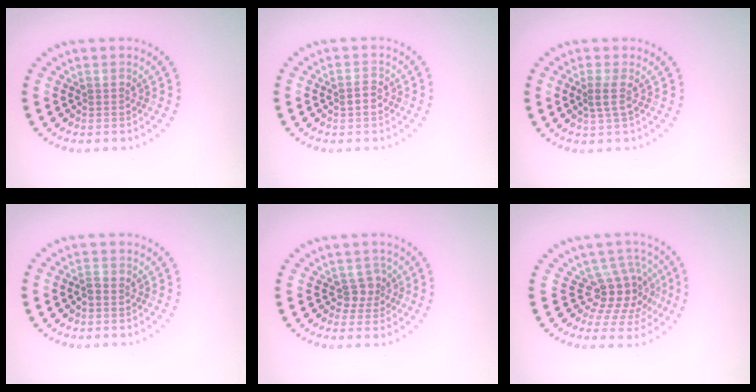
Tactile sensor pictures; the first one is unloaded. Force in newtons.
{"total": 1.3, "press": 1.3, "slide": 0.1}
{"total": 1.2, "press": 0.9, "slide": 0.8}
{"total": 0.7, "press": 0.7, "slide": 0.3}
{"total": 1.8, "press": 1.3, "slide": 1.2}
{"total": 4.0, "press": 2.9, "slide": 2.8}